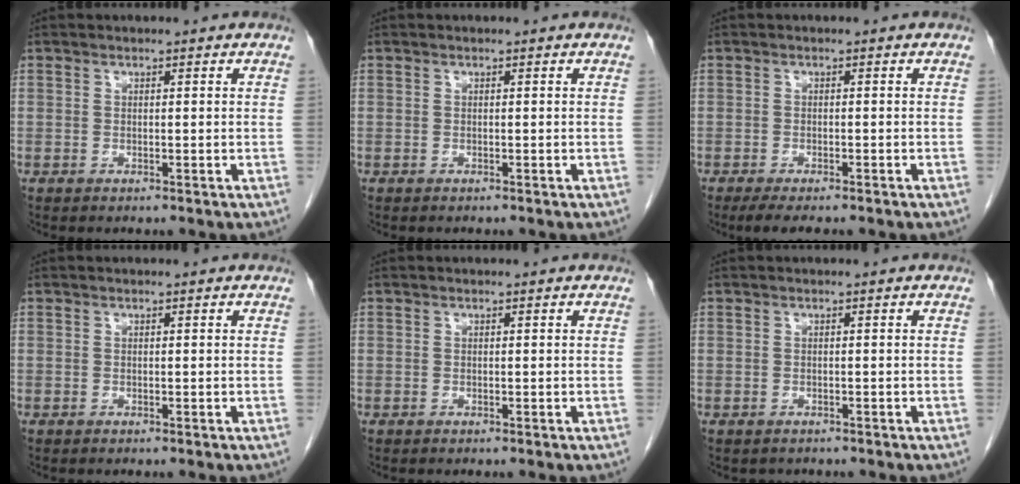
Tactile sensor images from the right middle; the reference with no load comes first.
{"total": 0.0}
{"total": 4.6, "force": [-3.5, 1.0, 2.7], "torque": [-0.038, -0.010, -0.048]}
{"total": 0.0}
{"total": 0.0}
{"total": 1.0, "force": [-0.8, 0.5, 0.0], "torque": [-0.012, -0.002, -0.011]}